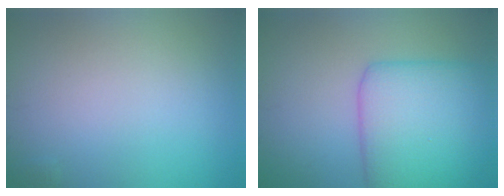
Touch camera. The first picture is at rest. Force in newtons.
{"total": 7.3, "press": 7.3, "slide": 0.1}